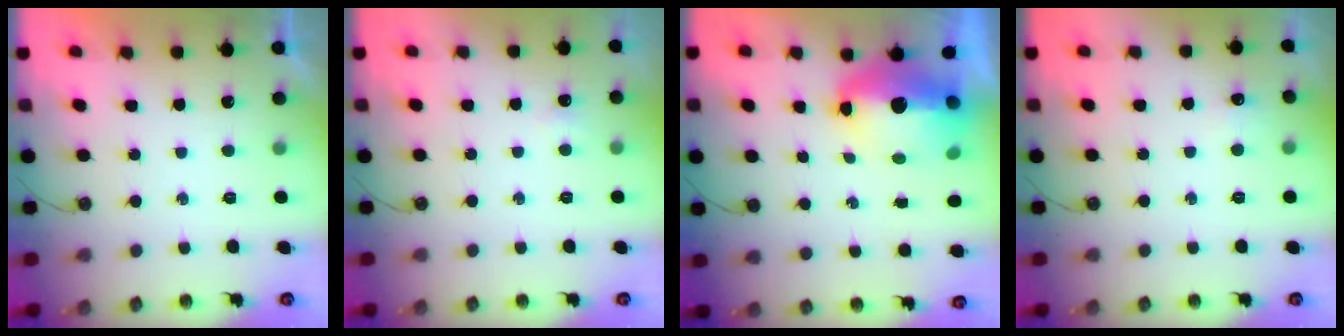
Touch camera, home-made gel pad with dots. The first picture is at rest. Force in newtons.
{"total": 2.7, "press": 2.7, "slide": 0.6}
{"total": 13.7, "press": 13.6, "slide": 1.5}
{"total": 4.6, "press": 4.5, "slide": 1.1}